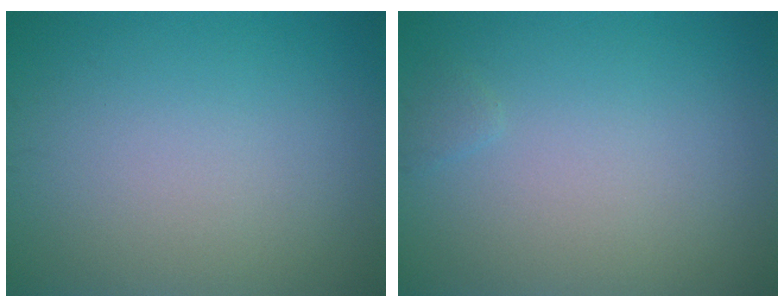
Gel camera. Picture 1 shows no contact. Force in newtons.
{"total": 0.6, "press": 0.6, "slide": 0.1}